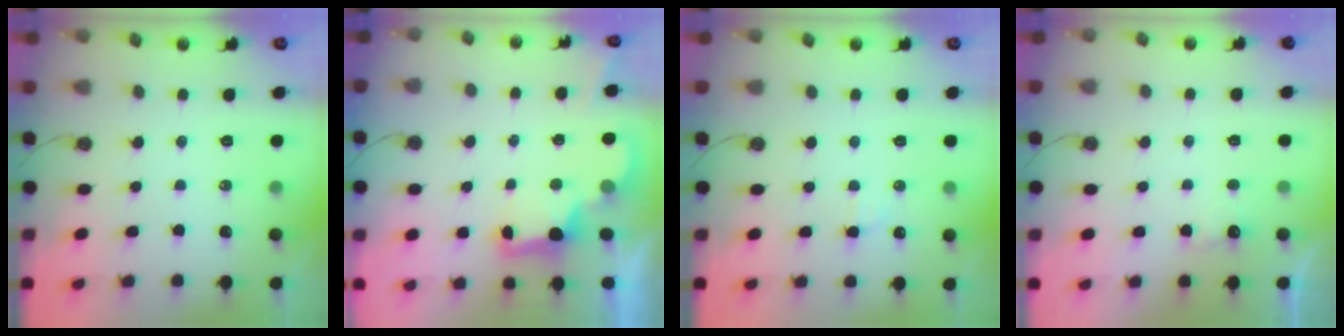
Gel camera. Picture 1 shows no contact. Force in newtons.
{"total": 2.9, "press": 2.9, "slide": 0.6}
{"total": 3.5, "press": 3.3, "slide": 1.0}
{"total": 2.8, "press": 2.7, "slide": 0.9}